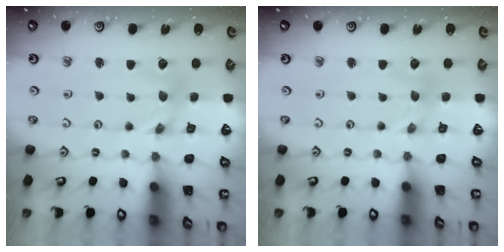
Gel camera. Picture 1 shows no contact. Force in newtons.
{"total": 0.0}